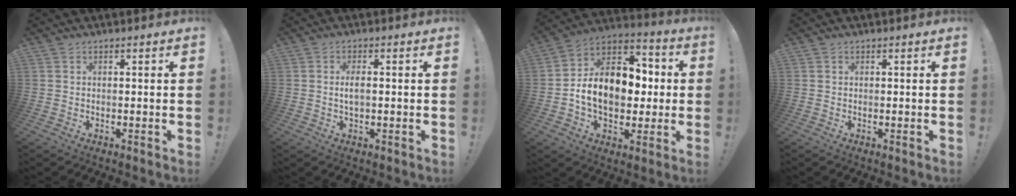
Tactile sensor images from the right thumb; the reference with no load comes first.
{"total": 2.9, "force": [-0.2, 1.1, 2.7], "torque": [-0.047, 0.005, -0.006]}
{"total": 16.4, "force": [-1.1, 11.9, 11.1], "torque": [-0.185, 0.017, -0.012]}
{"total": 0.0}